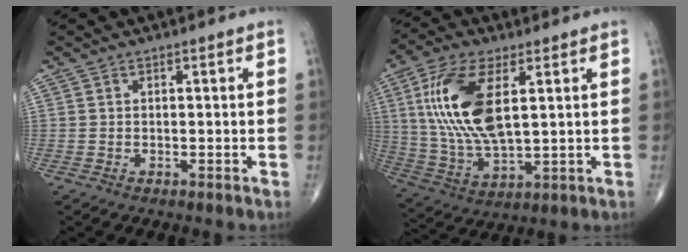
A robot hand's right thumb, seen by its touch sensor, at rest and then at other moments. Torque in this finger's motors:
{"motor_torque": [0.07, 2.76, 1.91, 0.25, 0.66]}